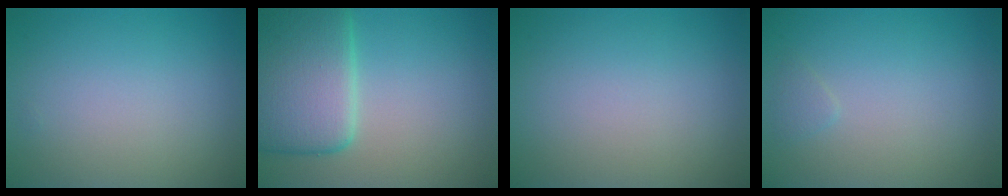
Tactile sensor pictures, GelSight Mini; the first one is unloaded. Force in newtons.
{"total": 7.6, "press": 7.6, "slide": 0.5}
{"total": 0.0}
{"total": 0.6, "press": 0.6, "slide": 0.0}